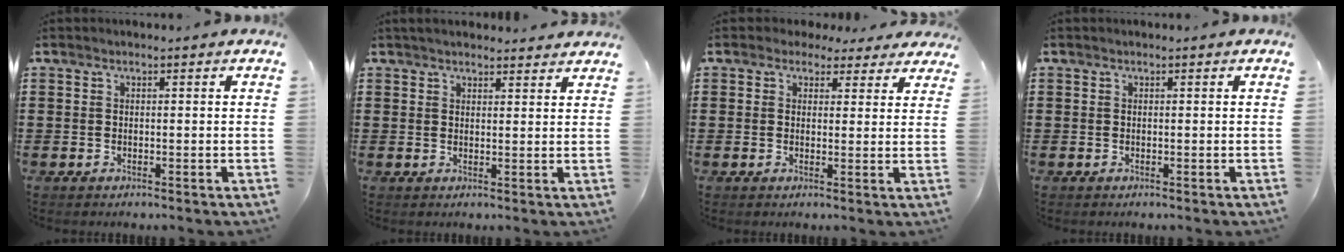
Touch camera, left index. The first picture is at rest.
{"total": 2.2, "force": [2.2, 0.2, 0.4], "torque": [-0.012, 0.000, 0.042]}
{"total": 2.5, "force": [1.8, 1.5, 0.7], "torque": [-0.015, 0.001, 0.031]}
{"total": 0.0}